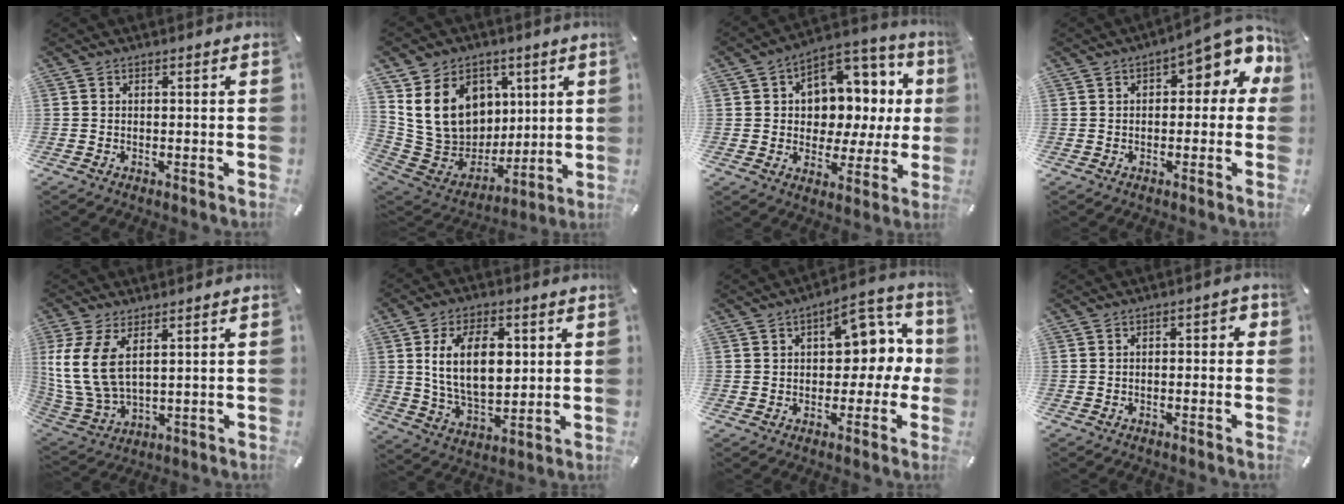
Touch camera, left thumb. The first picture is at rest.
{"total": 18.2, "force": [5.4, 15.3, 8.2], "torque": [-0.144, -0.037, 0.120]}
{"total": 10.0, "force": [2.2, 8.5, 4.8], "torque": [-0.064, -0.028, 0.047]}
{"total": 9.1, "force": [3.6, 4.0, 7.3], "torque": [-0.095, -0.022, 0.057]}
{"total": 10.7, "force": [4.1, 6.1, 7.9], "torque": [-0.201, -0.024, 0.076]}
{"total": 14.6, "force": [3.1, 8.7, 11.3], "torque": [-0.227, 0.001, 0.050]}
{"total": 13.4, "force": [3.7, 8.0, 10.0], "torque": [-0.121, -0.021, 0.061]}
{"total": 2.3, "force": [-1.2, 0.9, 1.7], "torque": [-0.030, 0.009, -0.024]}